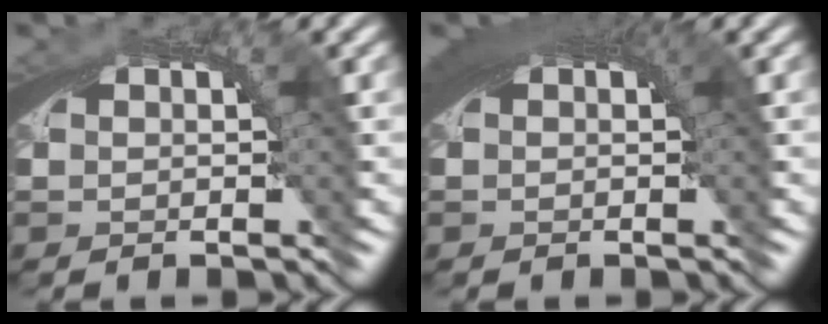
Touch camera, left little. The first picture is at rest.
{"total": 3.3, "force": [1.2, 1.0, 3.0], "torque": [-0.033, 0.010, 0.013]}